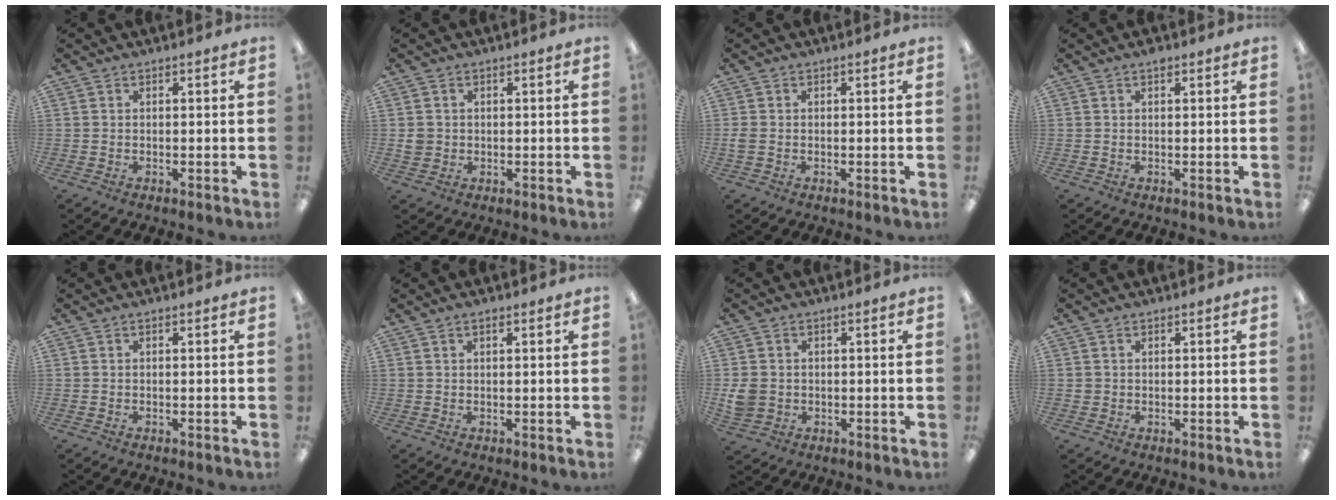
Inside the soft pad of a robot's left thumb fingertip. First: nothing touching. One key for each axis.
{"total": 2.5, "fx": 0.1, "fy": 2.4, "fz": 0.7, "tx": -0.014, "ty": 0.004, "tz": 0.002}
{"total": 1.7, "fx": -0.2, "fy": 1.2, "fz": 1.2, "tx": -0.028, "ty": 0.000, "tz": -0.006}
{"total": 1.0, "fx": 0.7, "fy": 0.4, "fz": 0.6, "tx": -0.005, "ty": -0.002, "tz": 0.011}
{"total": 0.0}
{"total": 0.8, "fx": 0.6, "fy": 0.3, "fz": 0.4, "tx": -0.010, "ty": 0.001, "tz": 0.011}
{"total": 4.5, "fx": 0.0, "fy": 4.1, "fz": 1.9, "tx": -0.034, "ty": 0.004, "tz": 0.002}
{"total": 1.0, "fx": 0.3, "fy": 1.0, "fz": 0.1, "tx": -0.003, "ty": 0.003, "tz": 0.005}